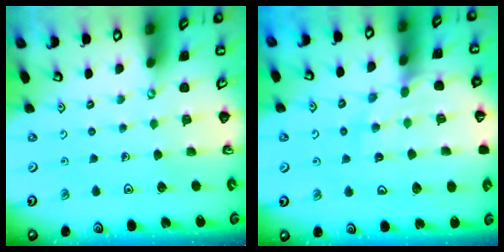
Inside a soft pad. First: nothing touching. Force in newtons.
{"total": 12.4, "press": 12.3, "slide": 1.7}